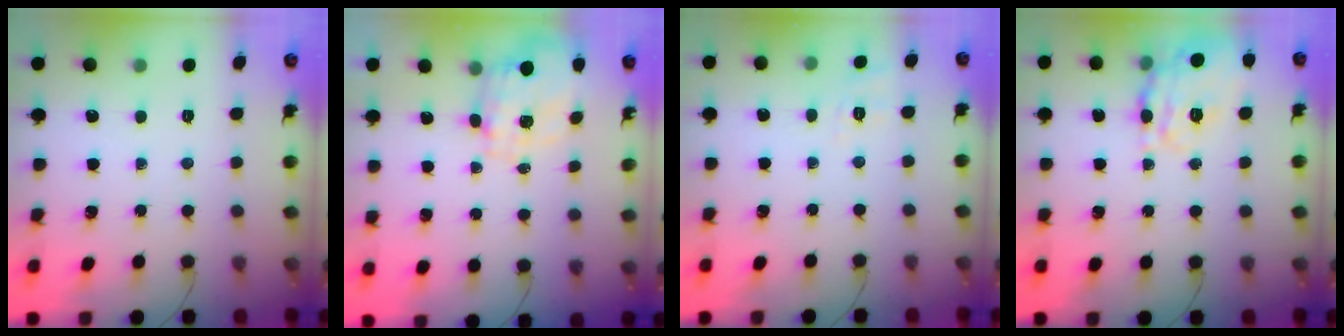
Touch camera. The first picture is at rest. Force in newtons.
{"total": 2.9, "press": 2.7, "slide": 1.1}
{"total": 2.6, "press": 1.5, "slide": 2.1}
{"total": 16.9, "press": 16.9, "slide": 1.3}